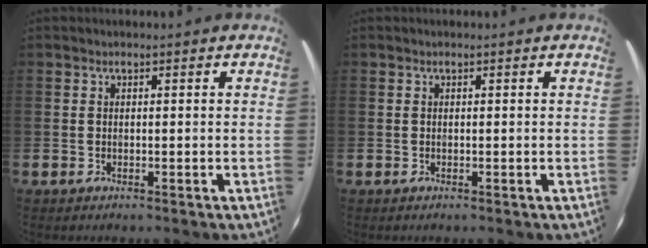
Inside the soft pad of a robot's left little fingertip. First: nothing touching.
{"total": 0.0}